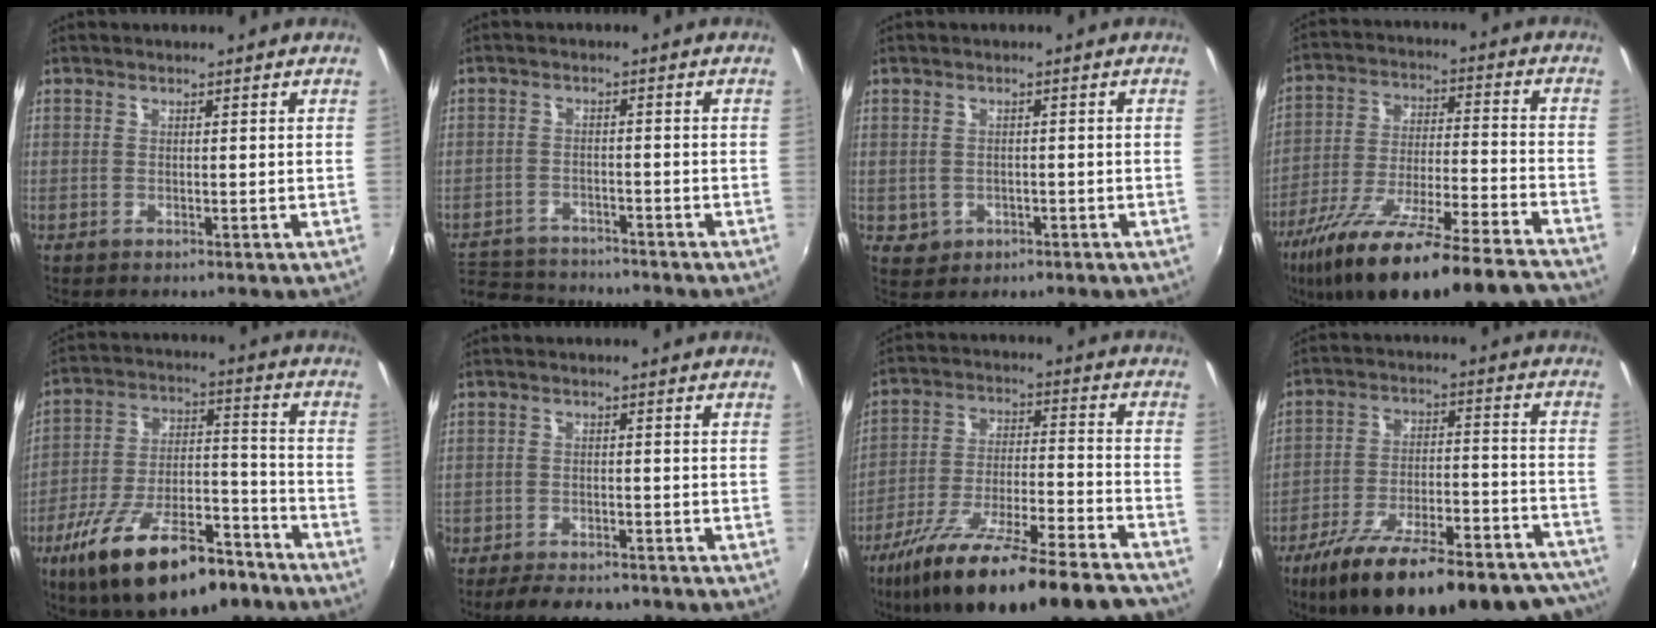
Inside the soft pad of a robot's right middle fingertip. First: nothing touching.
{"total": 10.8, "force": [-9.5, 4.3, 2.6], "torque": [-0.083, 0.009, -0.155]}
{"total": 3.5, "force": [-0.7, 3.1, 1.3], "torque": [-0.033, 0.002, 0.001]}
{"total": 25.1, "force": [-20.8, 1.9, 14.0], "torque": [-0.248, -0.064, -0.322]}
{"total": 22.8, "force": [-14.3, 8.9, 15.4], "torque": [-0.269, -0.015, -0.216]}
{"total": 7.1, "force": [-6.0, 2.7, 2.8], "torque": [-0.074, -0.009, -0.094]}
{"total": 26.4, "force": [-21.1, 4.4, 15.2], "torque": [-0.261, -0.058, -0.318]}
{"total": 31.8, "force": [-25.7, 9.0, 16.4], "torque": [-0.249, -0.022, -0.350]}